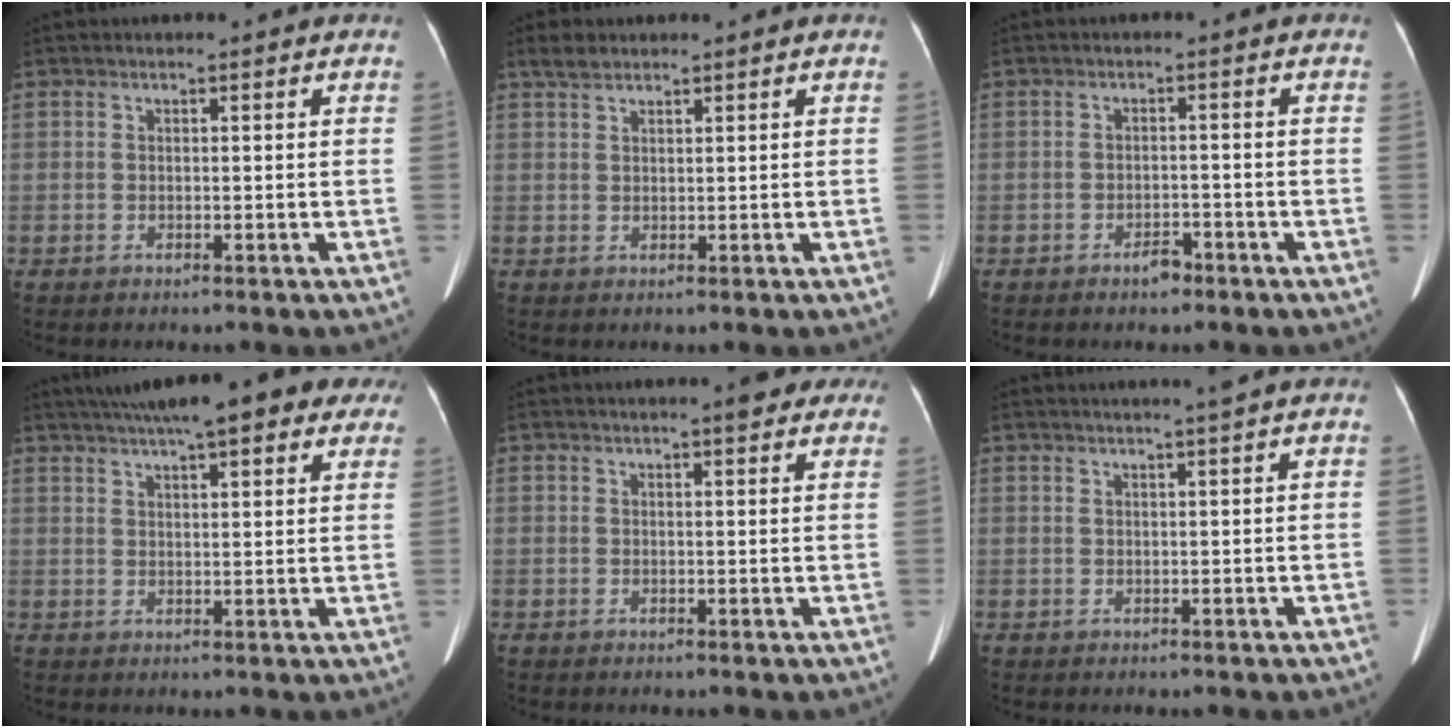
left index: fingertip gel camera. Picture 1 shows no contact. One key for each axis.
{"total": 2.3, "fx": 2.0, "fy": 0.8, "fz": 0.9, "tx": -0.023, "ty": 0.013, "tz": 0.040}
{"total": 2.0, "fx": -1.5, "fy": 0.9, "fz": 0.9, "tx": -0.015, "ty": 0.002, "tz": -0.021}
{"total": 17.5, "fx": 13.3, "fy": 4.3, "fz": 10.6, "tx": -0.163, "ty": 0.055, "tz": 0.167}
{"total": 4.6, "fx": 3.6, "fy": 1.1, "fz": 2.7, "tx": -0.028, "ty": 0.012, "tz": 0.037}
{"total": 2.5, "fx": 1.9, "fy": -0.8, "fz": 1.5, "tx": -0.020, "ty": 0.006, "tz": 0.031}